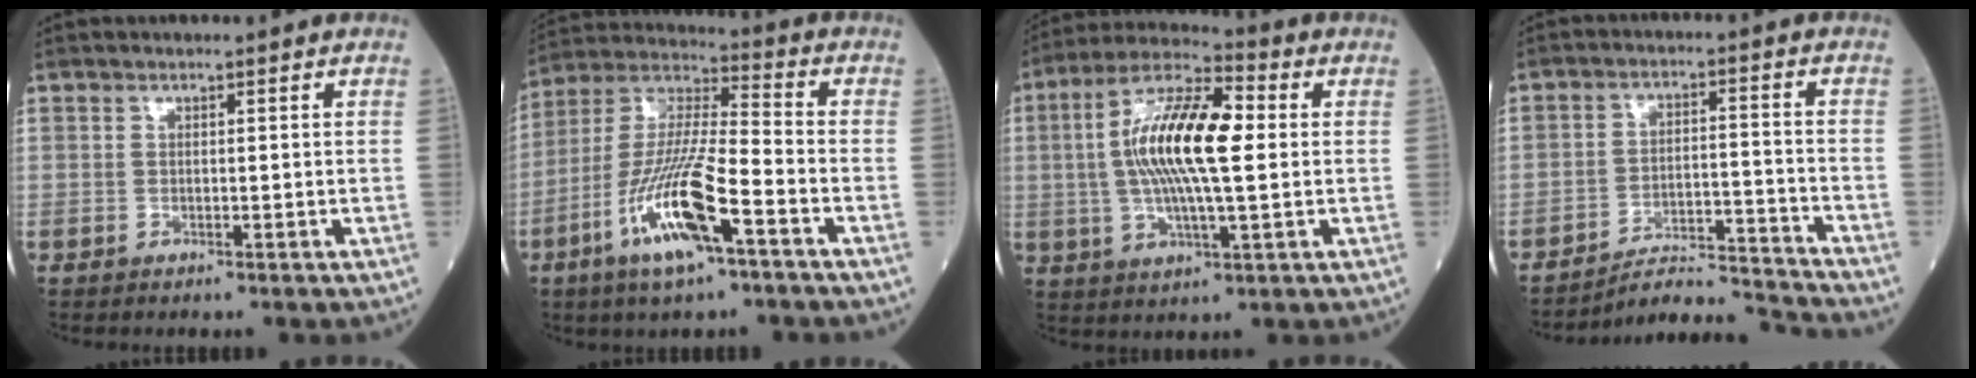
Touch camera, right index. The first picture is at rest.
{"total": 15.2, "force": [-6.8, 2.1, 13.4], "torque": [-0.275, -0.014, -0.128]}
{"total": 14.8, "force": [1.3, 3.5, 14.3], "torque": [-0.278, 0.021, 0.018]}
{"total": 7.4, "force": [-7.1, -1.6, -1.1], "torque": [0.013, 0.008, -0.116]}